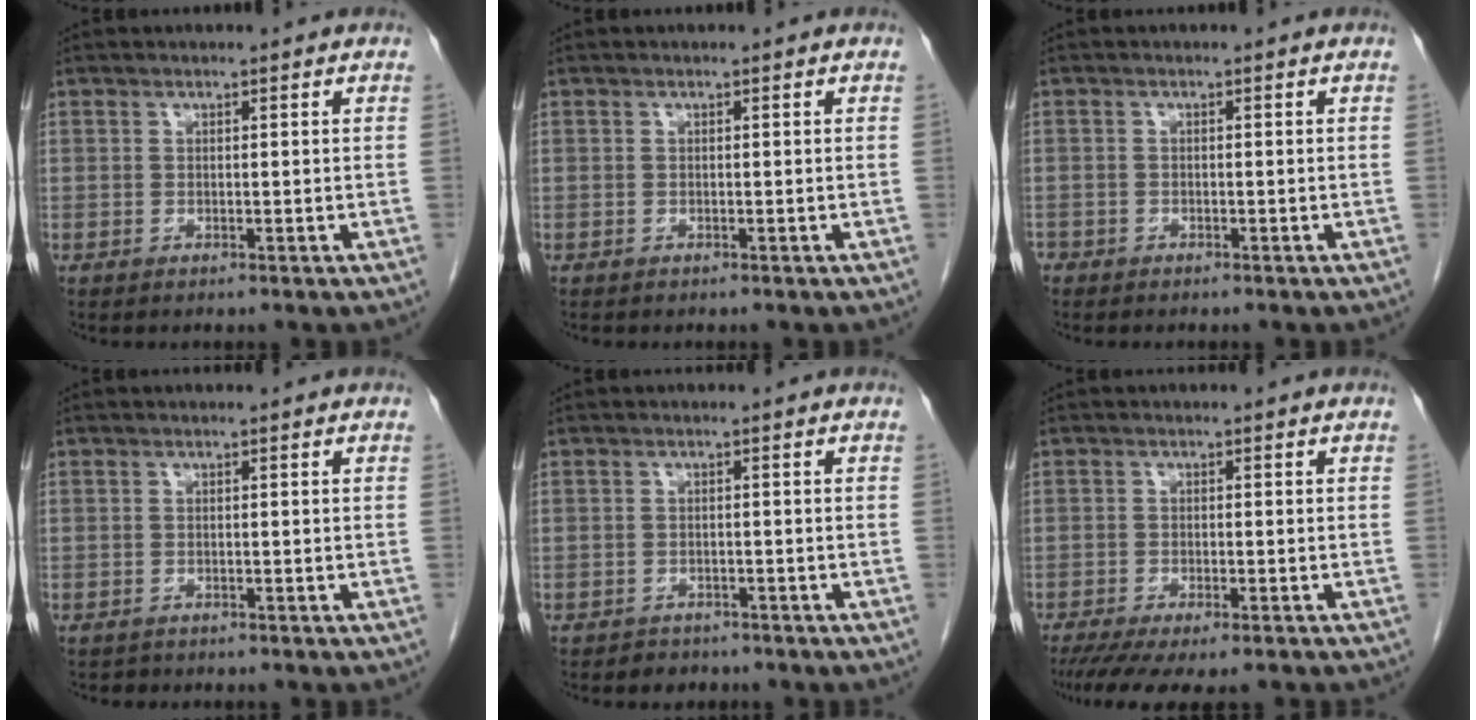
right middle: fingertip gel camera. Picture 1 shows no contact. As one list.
[{"total": 0.0}, {"total": 1.7, "force": [-1.4, 1.0, 0.4], "torque": [-0.012, -0.001, -0.024]}, {"total": 0.8, "force": [-0.7, 0.4, -0.1], "torque": [-0.008, 0.000, -0.013]}, {"total": 2.2, "force": [-1.7, 1.3, -0.1], "torque": [-0.011, 0.005, -0.027]}, {"total": 10.9, "force": [-8.7, 2.9, 5.9], "torque": [-0.098, -0.014, -0.125]}]